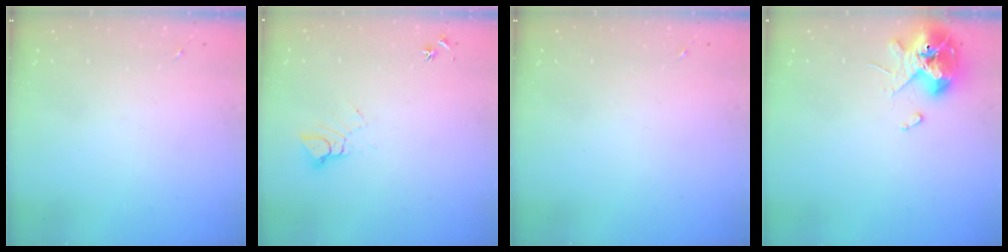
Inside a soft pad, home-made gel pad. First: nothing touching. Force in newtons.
{"total": 6.0, "press": 6.0, "slide": 0.4}
{"total": 0.0}
{"total": 13.0, "press": 12.8, "slide": 1.8}